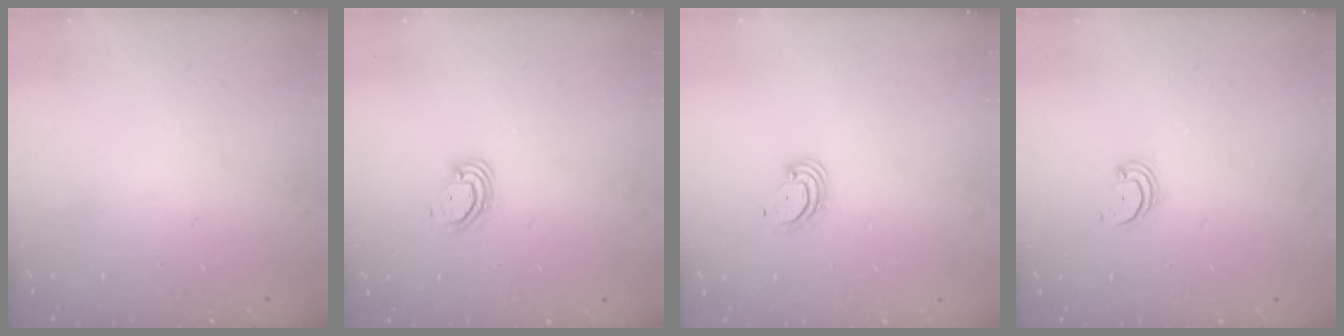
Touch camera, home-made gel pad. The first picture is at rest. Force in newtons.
{"total": 3.7, "press": 3.7, "slide": 0.3}
{"total": 3.6, "press": 3.6, "slide": 0.3}
{"total": 2.2, "press": 2.2, "slide": 0.2}